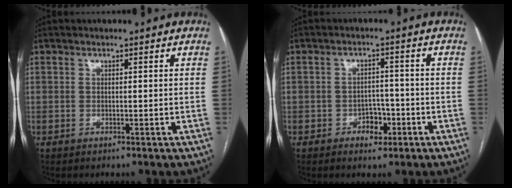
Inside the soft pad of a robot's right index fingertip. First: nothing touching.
{"total": 3.5, "force": [-1.7, 2.3, 2.0], "torque": [-0.021, 0.007, -0.022]}